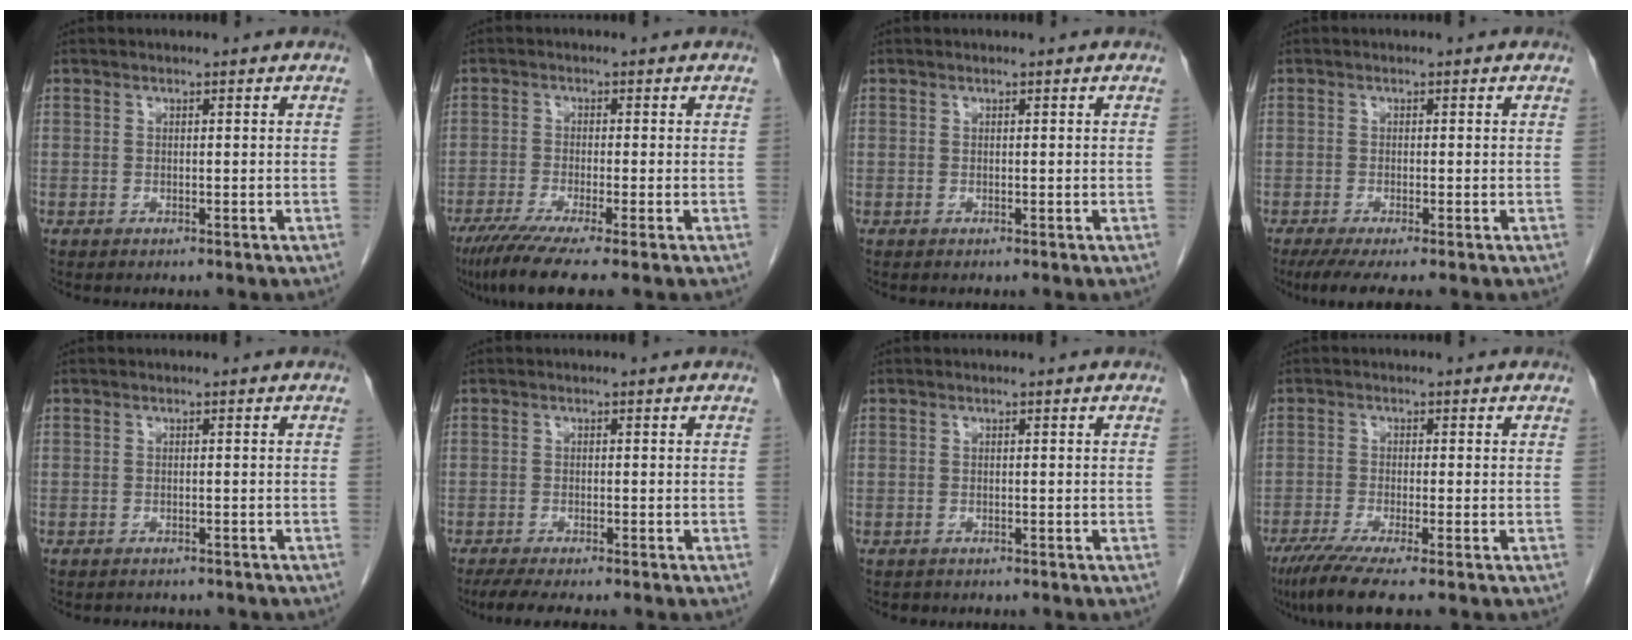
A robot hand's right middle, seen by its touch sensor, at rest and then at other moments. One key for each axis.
{"total": 8.3, "fx": -5.9, "fy": -0.2, "fz": 5.8, "tx": -0.092, "ty": -0.022, "tz": -0.097}
{"total": 0.0}
{"total": 4.7, "fx": -3.5, "fy": 0.1, "fz": 3.1, "tx": -0.045, "ty": -0.011, "tz": -0.058}
{"total": 4.3, "fx": -3.8, "fy": 1.7, "fz": 1.2, "tx": -0.016, "ty": 0.002, "tz": -0.040}
{"total": 5.2, "fx": -4.3, "fy": 0.5, "fz": 3.0, "tx": -0.045, "ty": -0.012, "tz": -0.067}
{"total": 0.8, "fx": -0.7, "fy": 0.4, "fz": 0.0, "tx": -0.011, "ty": 0.000, "tz": -0.011}
{"total": 6.7, "fx": -4.9, "fy": -0.3, "fz": 4.5, "tx": -0.073, "ty": -0.019, "tz": -0.084}